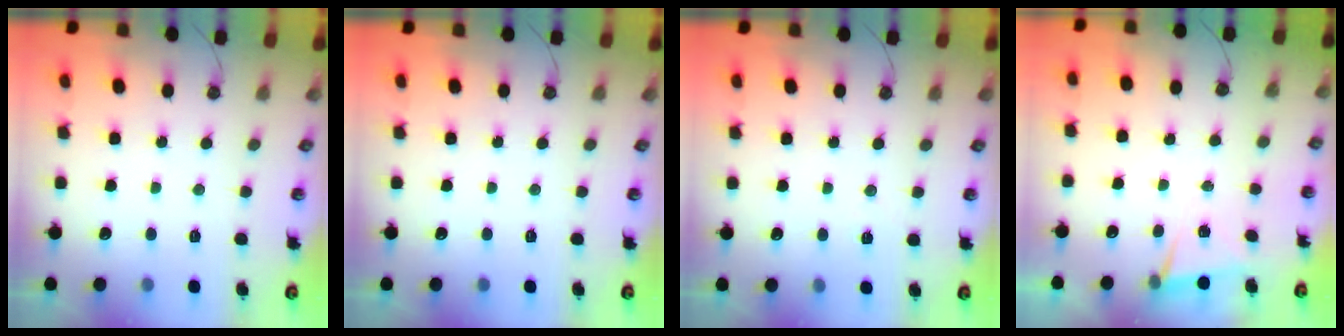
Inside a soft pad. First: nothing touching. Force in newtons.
{"total": 0.0}
{"total": 4.8, "press": 4.4, "slide": 1.9}
{"total": 4.6, "press": 2.7, "slide": 3.8}